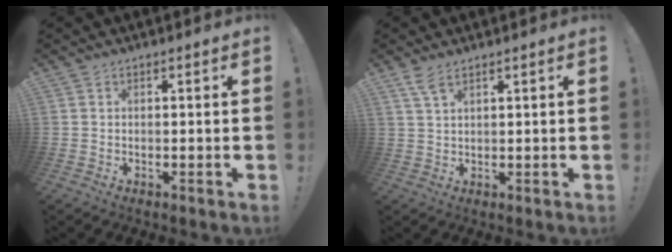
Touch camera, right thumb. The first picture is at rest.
{"total": 3.9, "force": [2.4, 1.3, 2.8], "torque": [-0.060, -0.004, 0.045]}